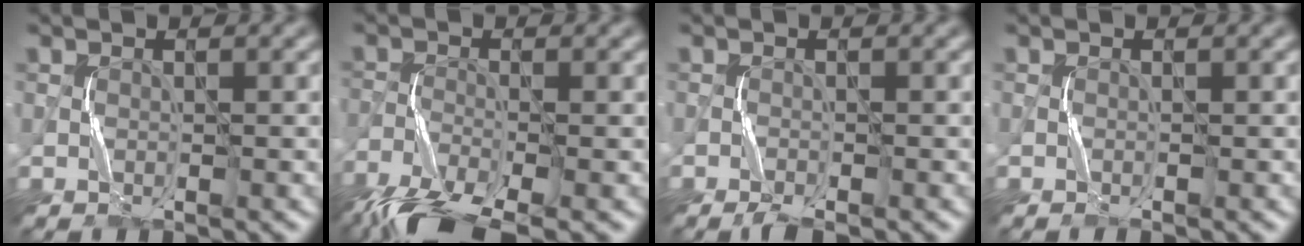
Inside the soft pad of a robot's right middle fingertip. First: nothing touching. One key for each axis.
{"total": 7.7, "fx": -6.3, "fy": 1.5, "fz": 4.1, "tx": -0.084, "ty": -0.028, "tz": -0.126}
{"total": 1.2, "fx": -1.0, "fy": 0.0, "fz": 0.5, "tx": -0.012, "ty": 0.004, "tz": -0.024}
{"total": 0.0}